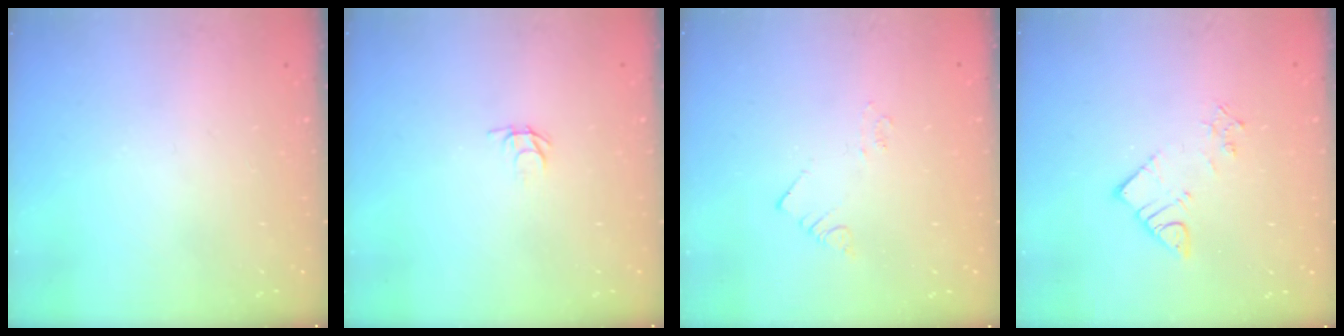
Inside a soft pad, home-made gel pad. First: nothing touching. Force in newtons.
{"total": 2.5, "press": 2.5, "slide": 0.3}
{"total": 2.0, "press": 2.0, "slide": 0.4}
{"total": 5.7, "press": 5.7, "slide": 0.2}